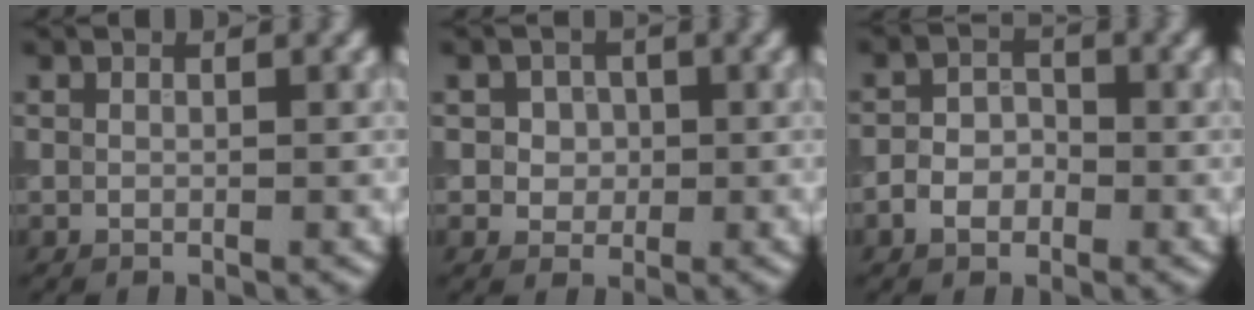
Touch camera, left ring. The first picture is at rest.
{"total": 2.6, "force": [0.5, 2.3, 1.3], "torque": [-0.022, 0.004, 0.006]}
{"total": 2.8, "force": [-1.4, 1.9, 1.5], "torque": [-0.020, 0.005, -0.032]}